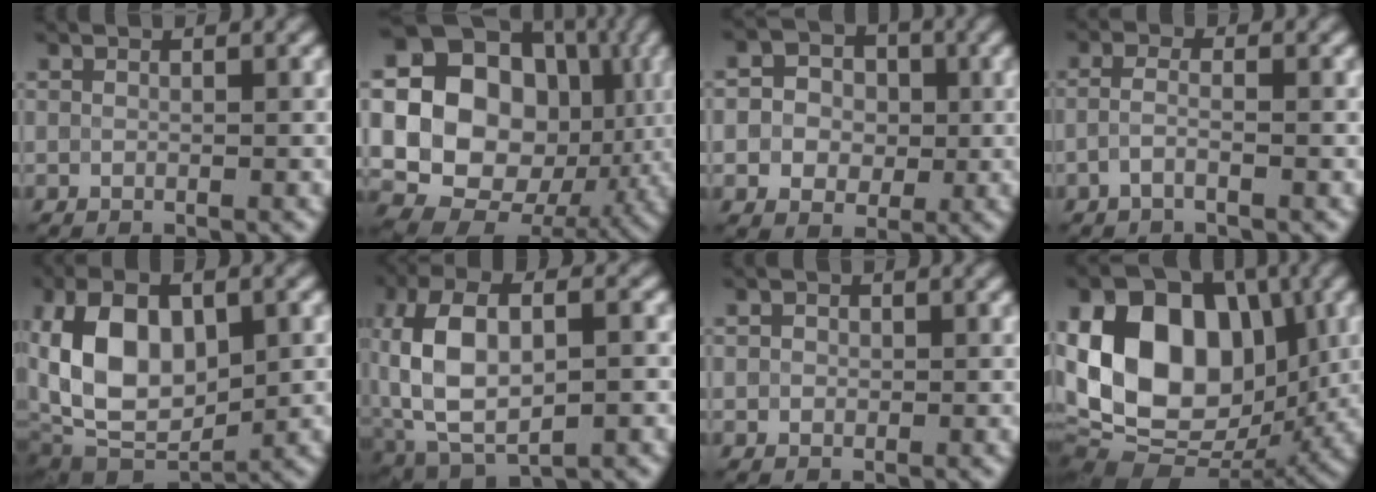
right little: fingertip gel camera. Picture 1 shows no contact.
{"total": 20.8, "force": [2.0, 17.9, 10.4], "torque": [-0.200, 0.017, 0.022]}
{"total": 4.1, "force": [-0.2, 3.7, 1.7], "torque": [-0.009, 0.005, -0.015]}
{"total": 1.5, "force": [-0.8, 0.2, 1.2], "torque": [-0.028, 0.007, -0.022]}
{"total": 12.2, "force": [0.6, 8.0, 9.2], "torque": [-0.162, -0.001, 0.017]}
{"total": 9.9, "force": [-0.5, 5.4, 8.3], "torque": [-0.173, 0.004, -0.015]}
{"total": 0.8, "force": [0.0, 0.8, 0.1], "torque": [0.005, 0.001, -0.002]}
{"total": 15.2, "force": [0.6, 10.9, 10.6], "torque": [-0.200, 0.021, -0.002]}